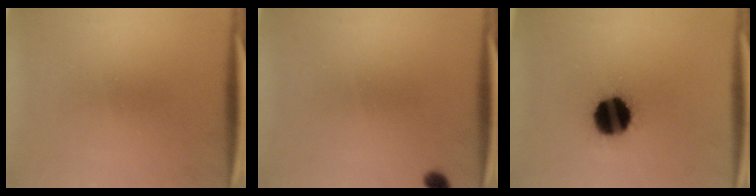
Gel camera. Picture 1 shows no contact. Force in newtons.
{"total": 1.5}
{"total": 15.3}